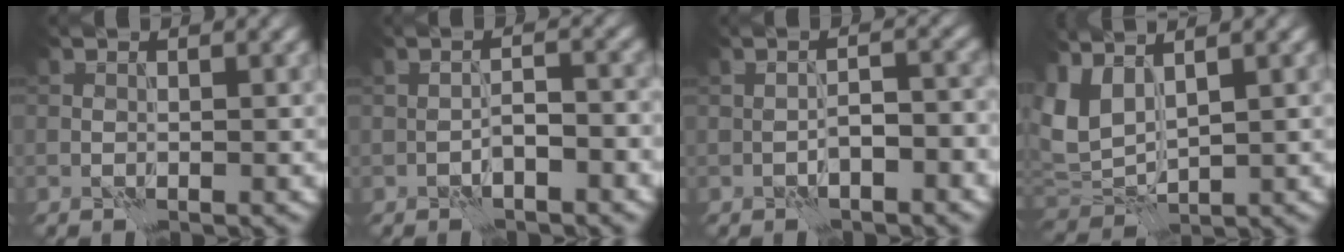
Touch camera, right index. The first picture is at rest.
{"total": 2.2, "force": [-0.9, 0.7, 1.8], "torque": [-0.034, 0.006, -0.018]}
{"total": 2.7, "force": [-1.0, 1.0, 2.3], "torque": [-0.041, 0.005, -0.017]}
{"total": 3.7, "force": [2.1, 1.7, 2.6], "torque": [-0.070, 0.002, 0.047]}